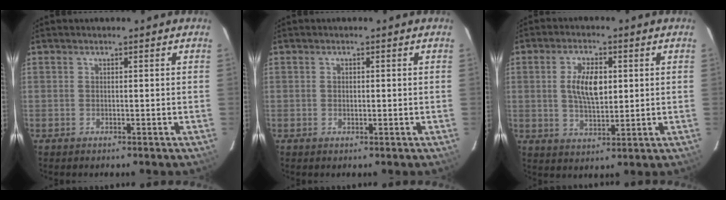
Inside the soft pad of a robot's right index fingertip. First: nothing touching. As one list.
[{"total": 0.8, "force": [-0.1, 0.6, 0.6], "torque": [-0.009, 0.001, -0.003]}, {"total": 7.8, "force": [1.3, 3.8, 6.7], "torque": [-0.123, 0.005, 0.026]}]